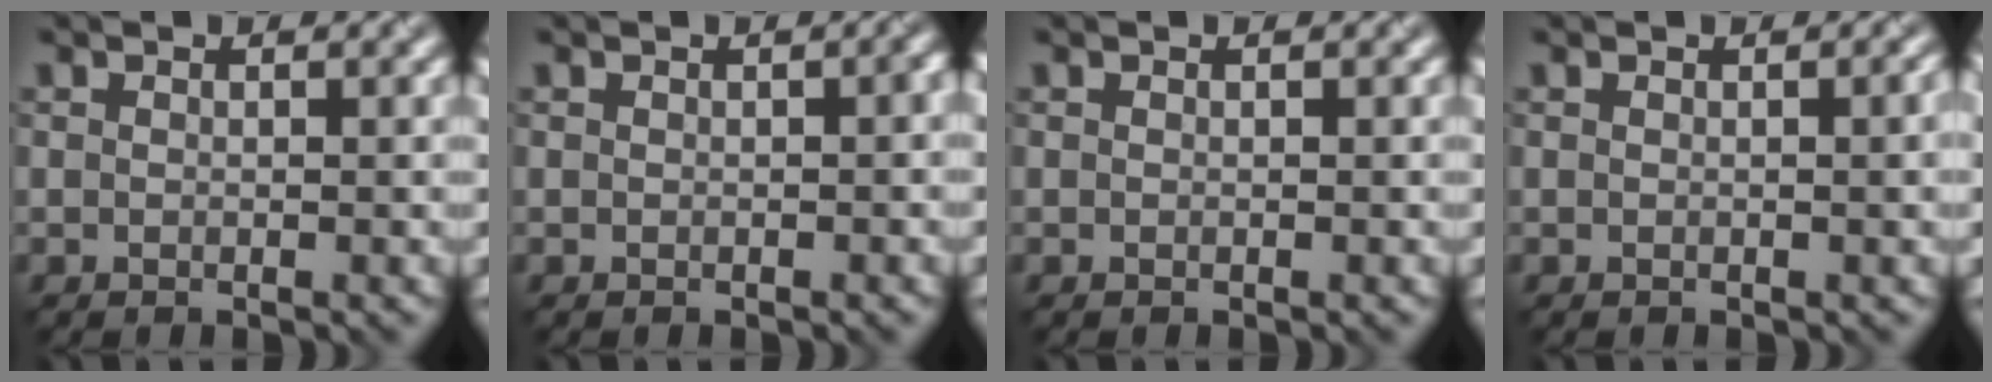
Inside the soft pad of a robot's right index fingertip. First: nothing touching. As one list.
[{"total": 0.8, "force": [-0.1, 0.1, 0.8], "torque": [-0.009, 0.004, 0.002]}, {"total": 0.0}, {"total": 2.0, "force": [0.1, 0.6, 1.9], "torque": [-0.018, 0.005, -0.001]}]